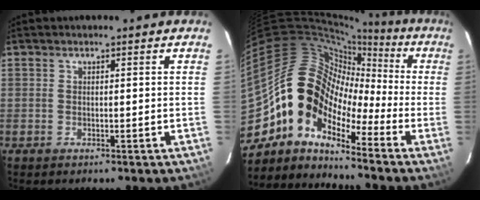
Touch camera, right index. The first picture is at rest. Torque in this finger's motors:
{"motor_torque": [1.26, -0.80, 1.05, 0.19]}